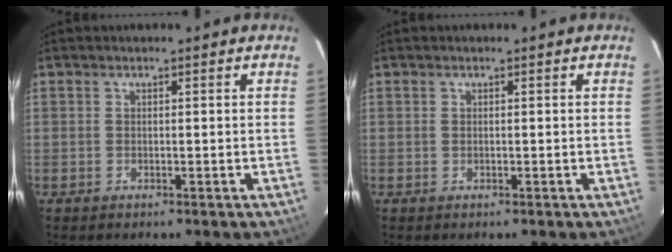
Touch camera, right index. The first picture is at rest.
{"total": 0.0}